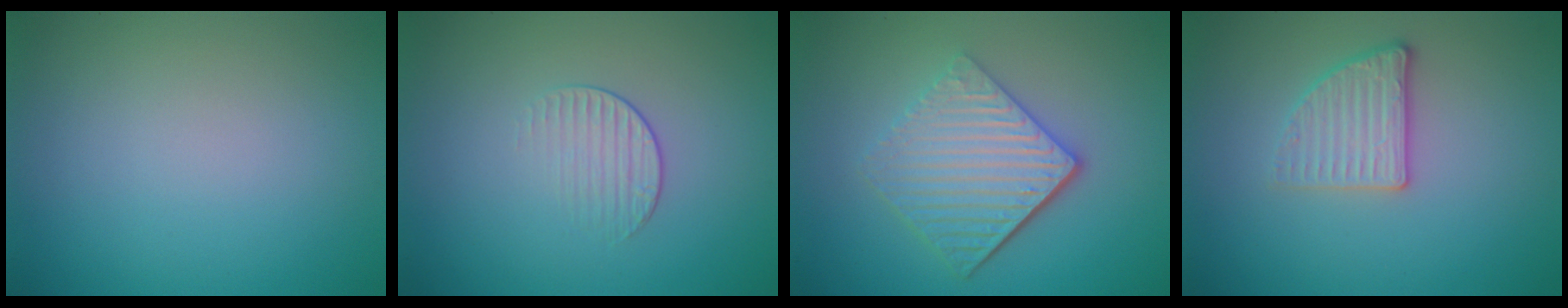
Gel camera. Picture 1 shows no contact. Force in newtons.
{"total": 1.5, "press": 0.7, "slide": 1.3}
{"total": 5.6, "press": 3.9, "slide": 4.1}
{"total": 2.7, "press": 2.5, "slide": 1.0}